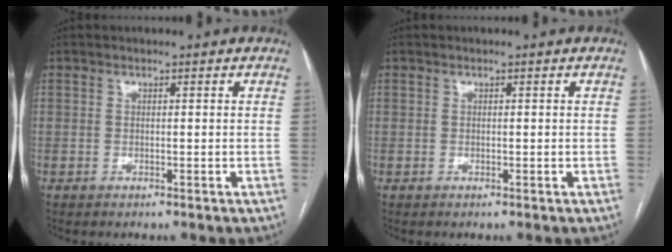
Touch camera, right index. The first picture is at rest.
{"total": 0.0}